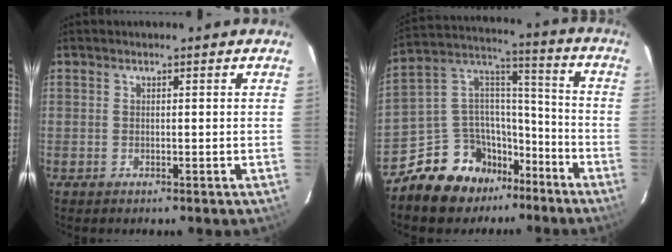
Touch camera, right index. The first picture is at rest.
{"total": 14.7, "force": [-10.7, 9.3, 4.0], "torque": [-0.094, 0.072, -0.171]}